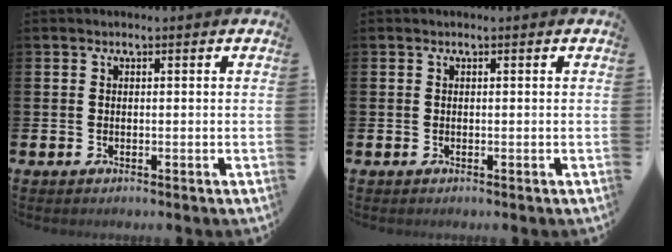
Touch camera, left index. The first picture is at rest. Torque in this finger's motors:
{"motor_torque": [0.00, 0.00, -0.01, 0.00]}